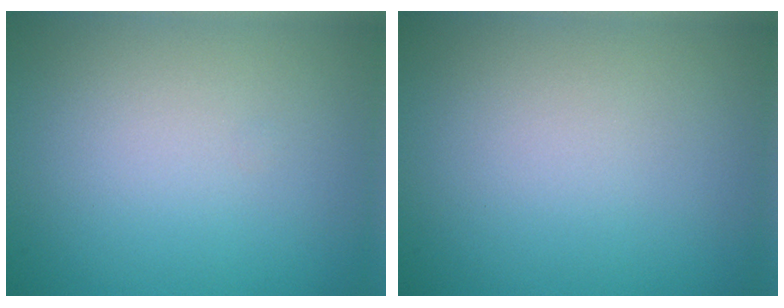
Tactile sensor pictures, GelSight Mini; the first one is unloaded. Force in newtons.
{"total": 0.0}